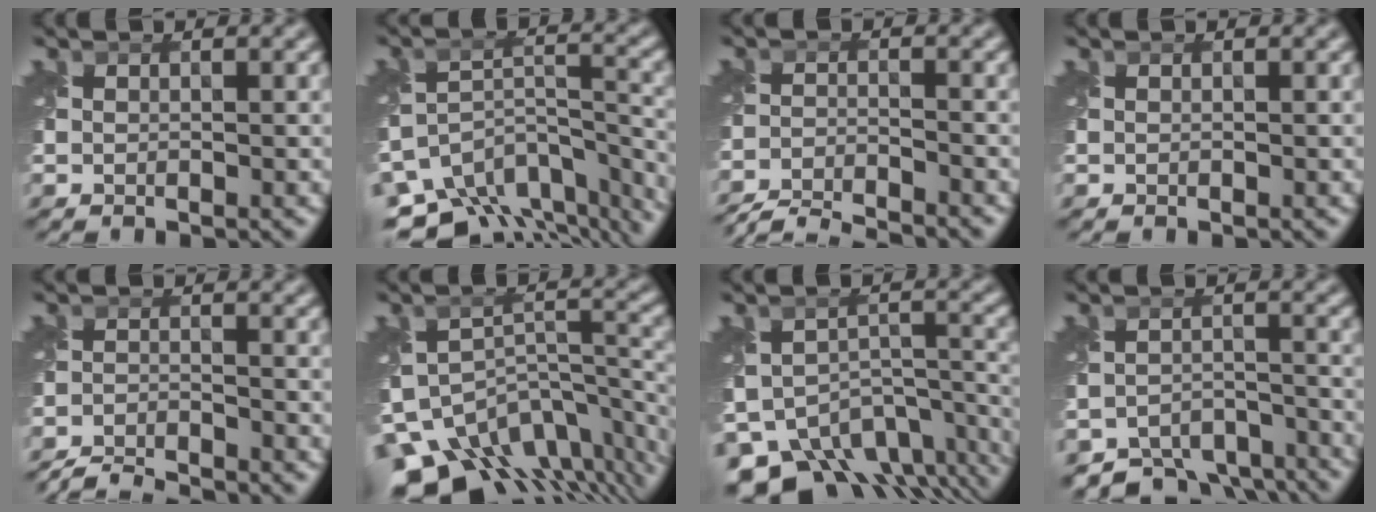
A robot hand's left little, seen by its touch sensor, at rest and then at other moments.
{"total": 11.3, "force": [-9.5, 4.5, 4.2], "torque": [-0.076, -0.004, -0.117]}
{"total": 6.4, "force": [-6.2, 0.7, 1.3], "torque": [-0.025, -0.020, -0.108]}
{"total": 0.0}
{"total": 5.3, "force": [-5.2, 0.5, 1.0], "torque": [-0.016, -0.016, -0.093]}
{"total": 11.9, "force": [-8.3, 5.4, 6.7], "torque": [-0.115, -0.006, -0.104]}
{"total": 12.5, "force": [-9.4, 6.5, 5.0], "torque": [-0.087, -0.019, -0.112]}
{"total": 8.2, "force": [-7.4, 3.1, 1.6], "torque": [-0.018, -0.021, -0.101]}